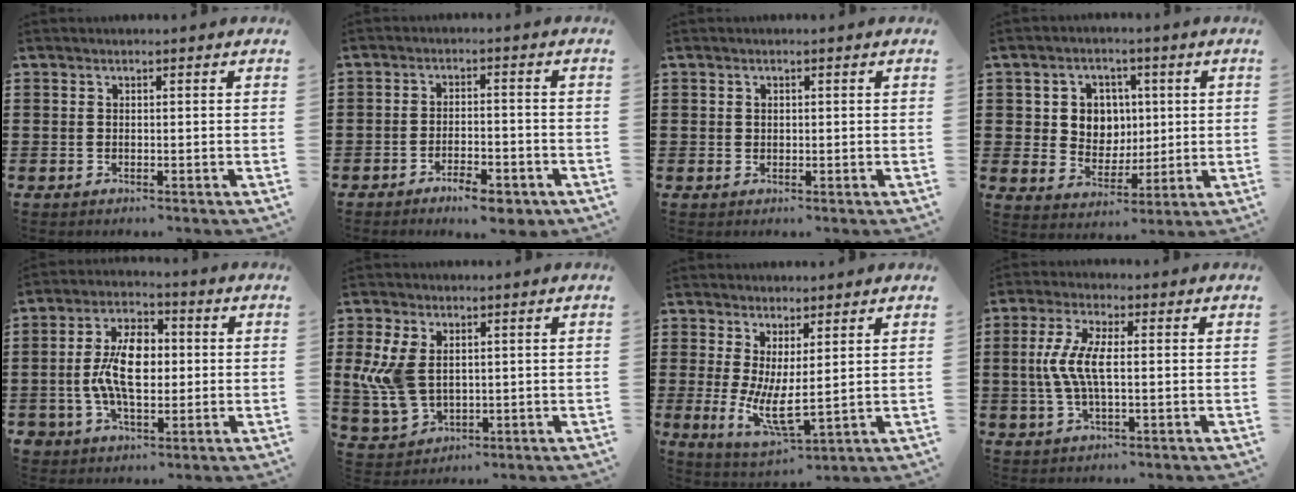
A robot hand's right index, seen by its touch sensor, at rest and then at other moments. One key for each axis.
{"total": 4.5, "fx": -3.8, "fy": 0.7, "fz": 2.4, "tx": -0.045, "ty": -0.002, "tz": -0.069}
{"total": 0.7, "fx": 0.3, "fy": 0.6, "fz": 0.2, "tx": -0.005, "ty": 0.003, "tz": 0.006}
{"total": 6.1, "fx": 1.4, "fy": 5.6, "fz": 2.0, "tx": -0.059, "ty": 0.018, "tz": 0.023}
{"total": 9.3, "fx": -0.5, "fy": 5.4, "fz": 7.5, "tx": -0.165, "ty": 0.011, "tz": -0.013}
{"total": 7.8, "fx": 1.1, "fy": 5.3, "fz": 5.7, "tx": -0.156, "ty": 0.001, "tz": 0.016}
{"total": 6.5, "fx": 0.9, "fy": 2.1, "fz": 6.1, "tx": -0.113, "ty": -0.025, "tz": 0.018}
{"total": 6.7, "fx": -0.3, "fy": 2.2, "fz": 6.3, "tx": -0.148, "ty": -0.007, "tz": -0.018}